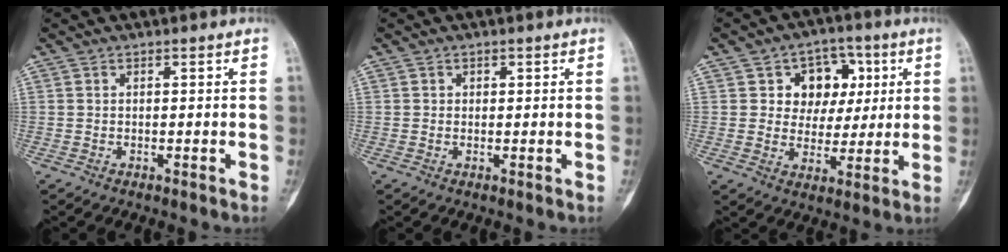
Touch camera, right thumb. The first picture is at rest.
{"total": 0.6, "force": [0.3, 0.6, 0.1], "torque": [0.010, 0.002, 0.002]}
{"total": 10.4, "force": [3.1, 8.6, 4.9], "torque": [-0.010, -0.001, 0.045]}